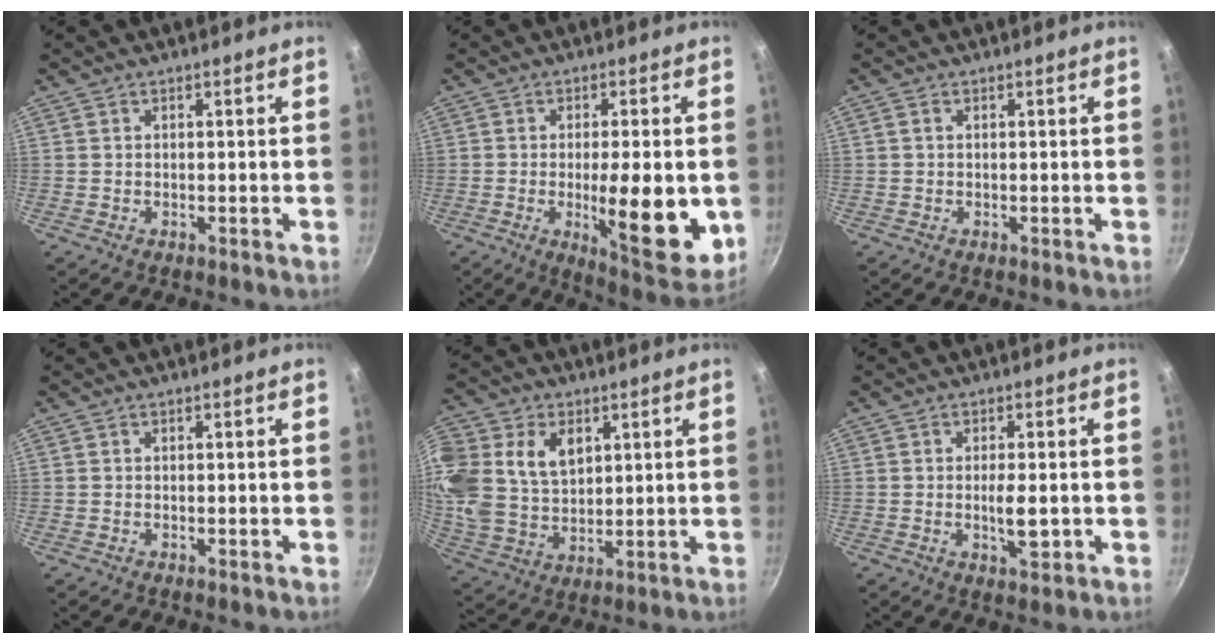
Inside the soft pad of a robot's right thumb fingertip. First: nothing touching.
{"total": 15.3, "force": [-2.3, 4.4, 14.5], "torque": [-0.179, -0.015, -0.026]}
{"total": 0.7, "force": [0.2, 0.5, 0.5], "torque": [-0.009, 0.004, 0.003]}
{"total": 0.0}
{"total": 19.5, "force": [5.9, 14.4, 11.9], "torque": [-0.268, 0.004, 0.118]}
{"total": 4.4, "force": [-0.6, 1.4, 4.2], "torque": [-0.069, -0.003, -0.009]}